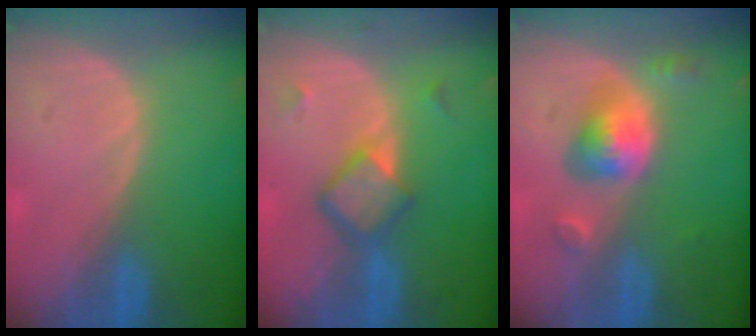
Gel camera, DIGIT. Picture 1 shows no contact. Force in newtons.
{"total": 5.8, "press": 5.1, "slide": 2.7}
{"total": 5.8, "press": 5.3, "slide": 2.4}